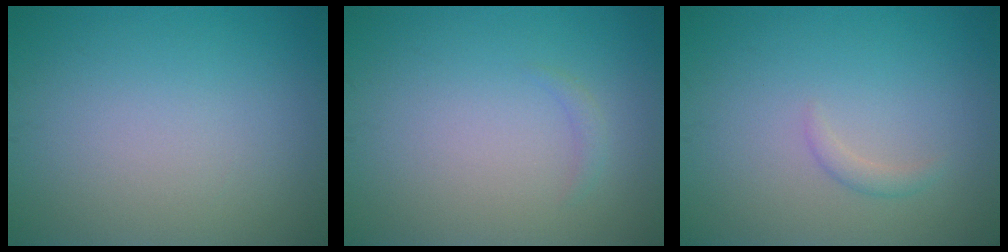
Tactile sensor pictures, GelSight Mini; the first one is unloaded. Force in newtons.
{"total": 0.7, "press": 0.7, "slide": 0.1}
{"total": 1.0, "press": 1.0, "slide": 0.1}